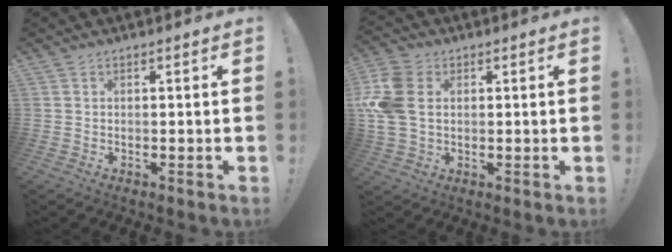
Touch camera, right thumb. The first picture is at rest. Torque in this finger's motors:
{"motor_torque": [1.03, 1.13, 1.37, -0.03, 0.17]}